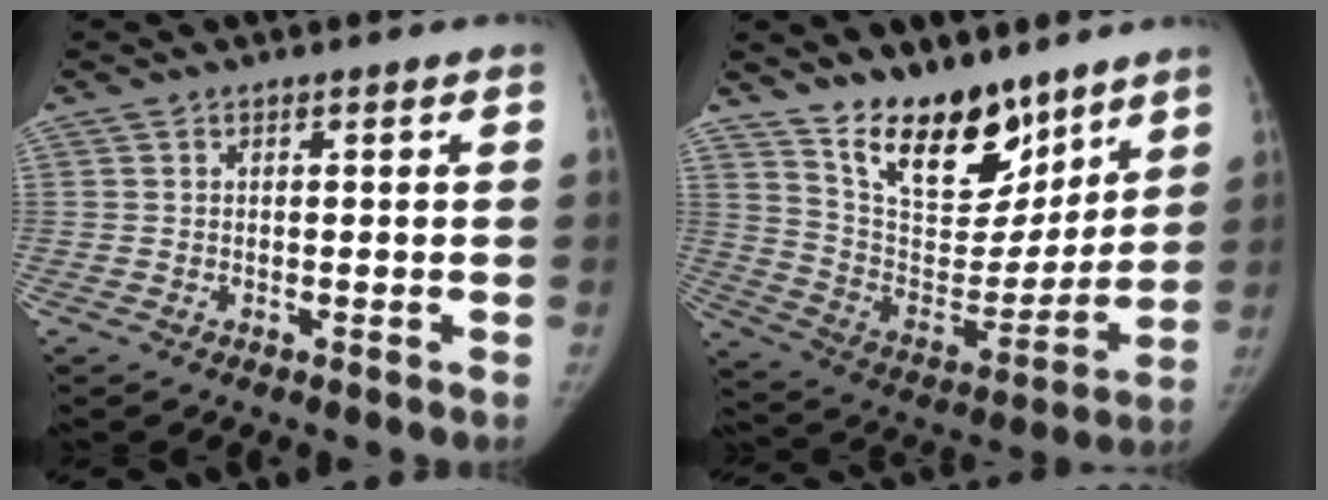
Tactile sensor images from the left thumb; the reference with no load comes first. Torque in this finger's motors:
{"motor_torque": [0.25, 0.24, 1.39, -1.37, 0.07]}